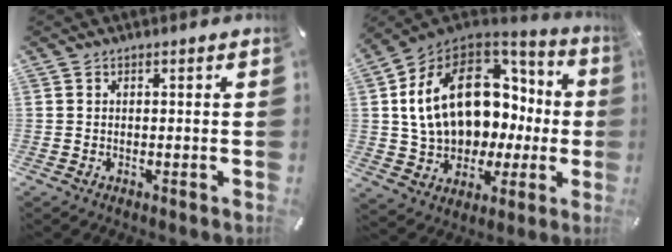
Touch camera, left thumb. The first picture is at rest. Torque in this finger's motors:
{"motor_torque": [2.48, 2.52, 1.99, 0.78, 0.81]}